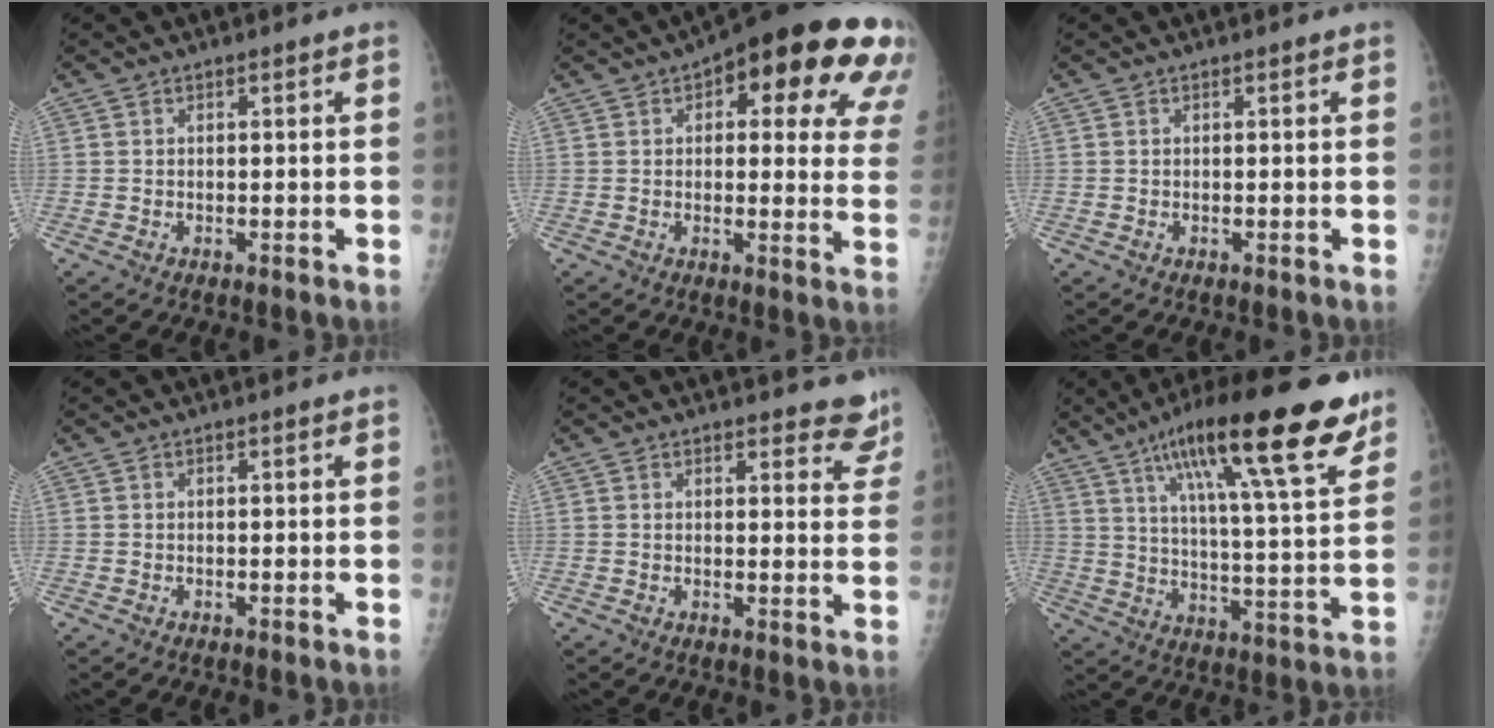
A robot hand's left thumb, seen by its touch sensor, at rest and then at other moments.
{"total": 22.7, "force": [11.0, 8.5, 17.9], "torque": [-0.189, -0.003, 0.125]}
{"total": 0.0}
{"total": 0.0}
{"total": 6.7, "force": [6.2, 2.0, 1.7], "torque": [0.018, -0.035, 0.050]}
{"total": 24.2, "force": [14.8, 4.7, 18.6], "torque": [-0.274, -0.038, 0.232]}